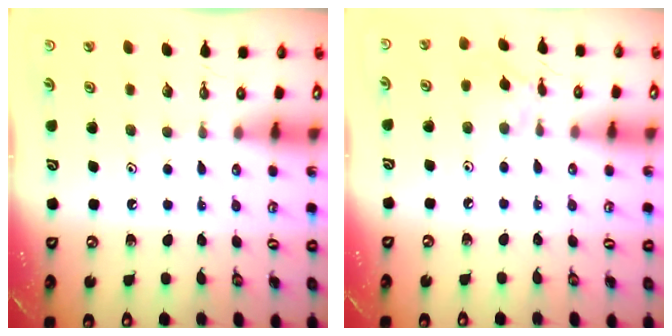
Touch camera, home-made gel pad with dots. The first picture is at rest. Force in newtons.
{"total": 4.5, "press": 4.5, "slide": 0.4}